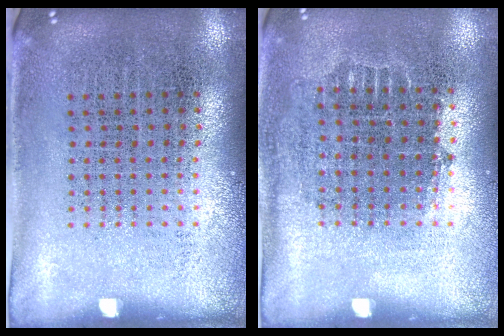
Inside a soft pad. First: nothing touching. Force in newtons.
{"total": 0.7, "press": 0.6, "slide": 0.3}